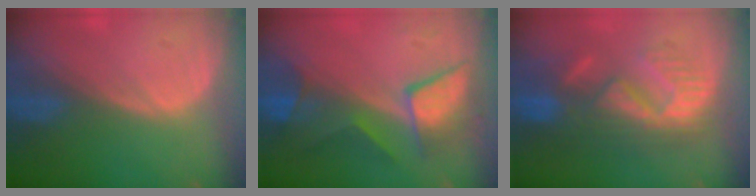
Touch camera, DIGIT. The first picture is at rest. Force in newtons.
{"total": 7.7, "press": 7.7, "slide": 0.7}
{"total": 10.1, "press": 9.4, "slide": 3.5}